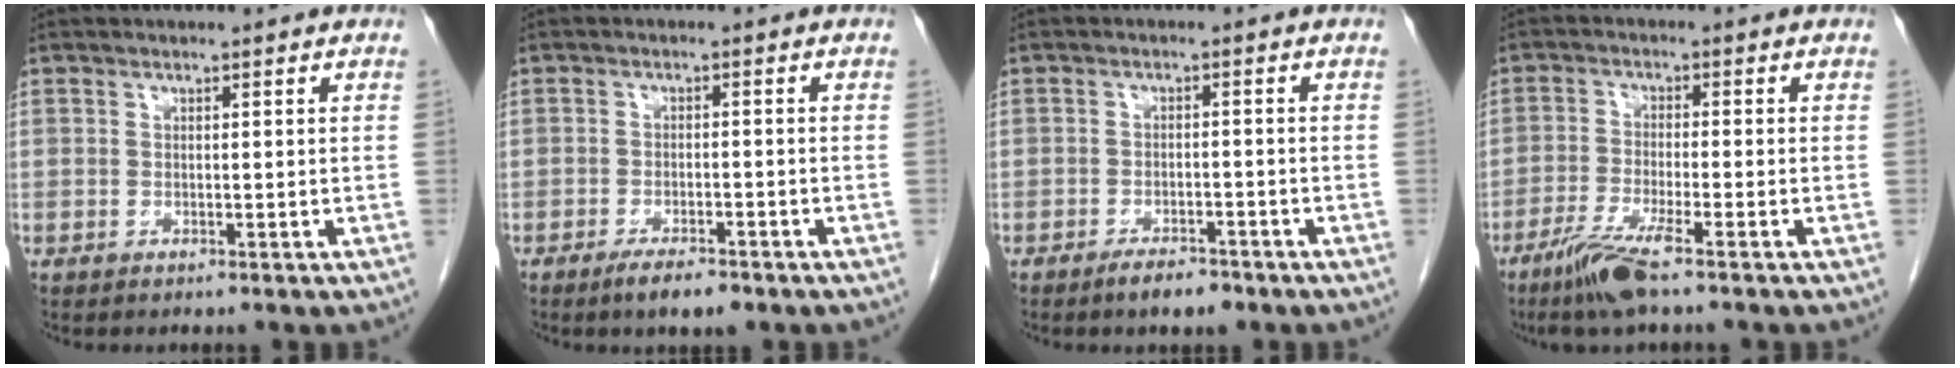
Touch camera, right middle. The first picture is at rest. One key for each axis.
{"total": 4.1, "fx": -2.9, "fy": 0.9, "fz": 2.7, "tx": -0.051, "ty": -0.004, "tz": -0.046}
{"total": 3.6, "fx": -2.8, "fy": 1.1, "fz": 2.1, "tx": -0.039, "ty": -0.001, "tz": -0.041}
{"total": 6.6, "fx": -4.6, "fy": 0.0, "fz": 4.8, "tx": -0.101, "ty": -0.020, "tz": -0.090}